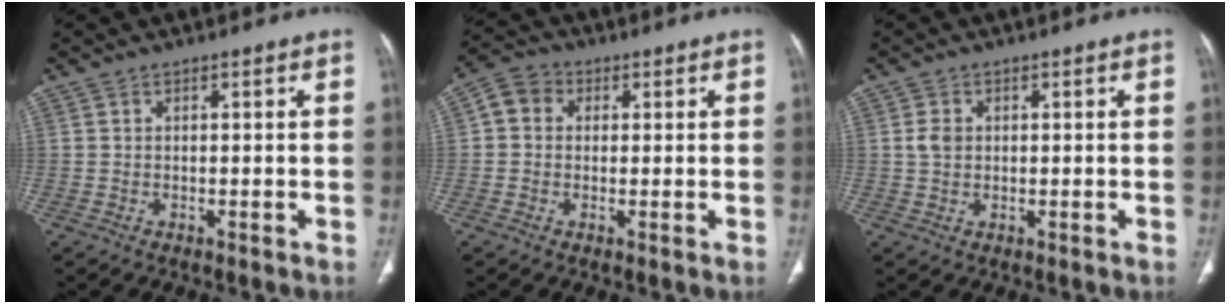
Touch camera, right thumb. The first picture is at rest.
{"total": 5.2, "force": [0.8, 4.5, 2.4], "torque": [-0.030, 0.013, 0.004]}
{"total": 2.6, "force": [0.4, 2.0, 1.6], "torque": [-0.027, 0.000, 0.009]}